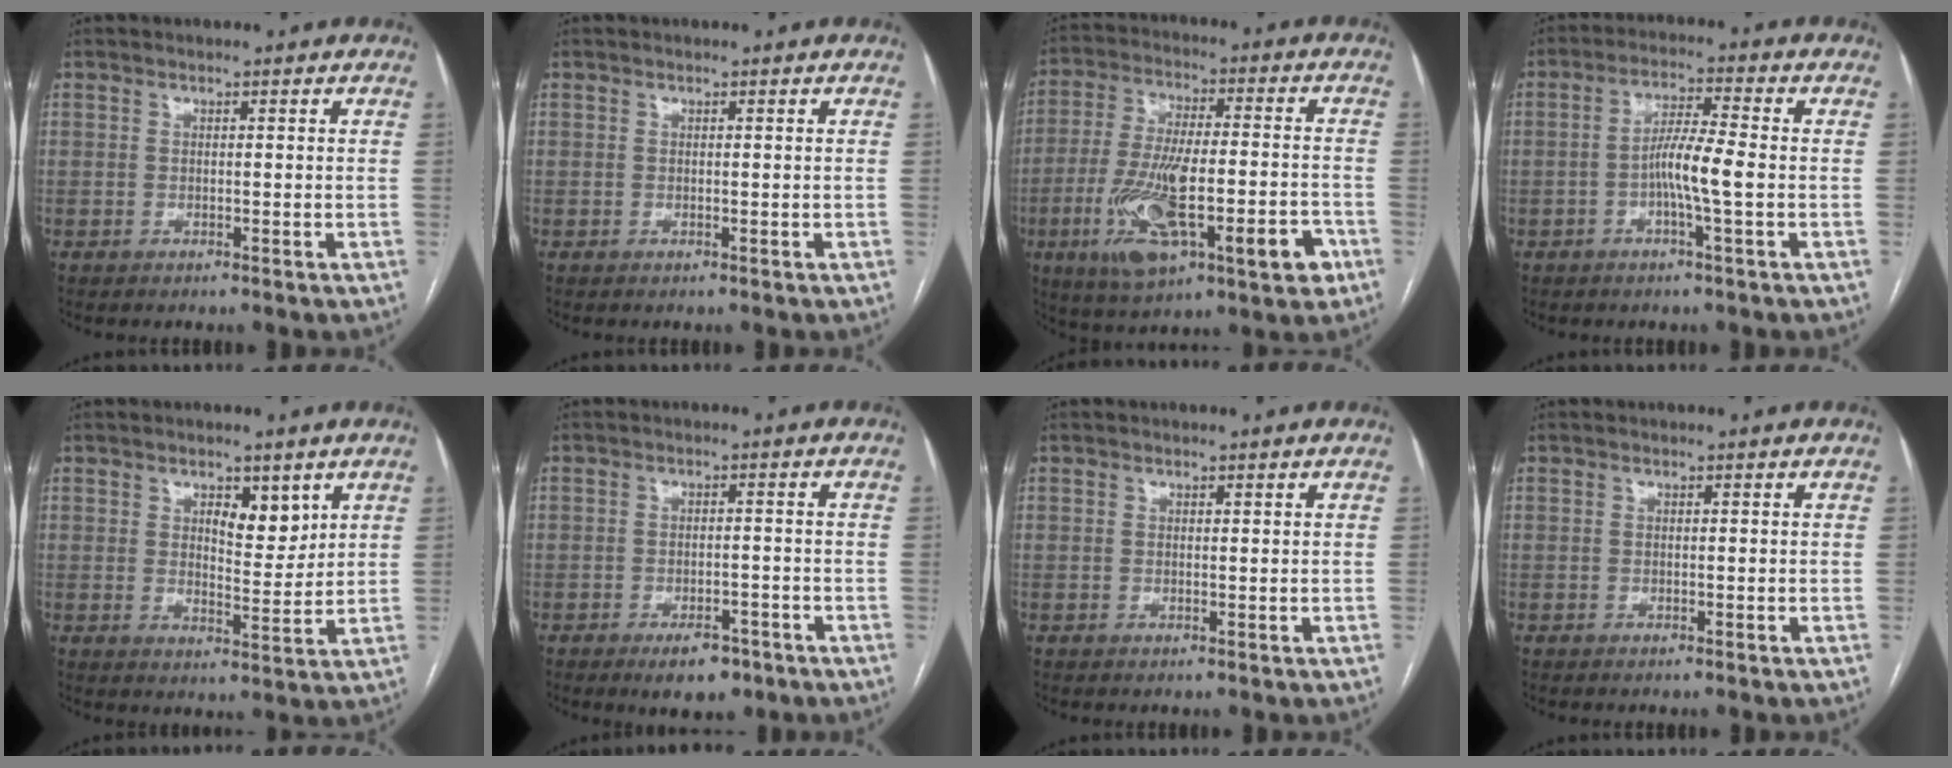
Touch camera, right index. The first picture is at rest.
{"total": 0.0}
{"total": 19.0, "force": [-7.1, 5.0, 16.9], "torque": [-0.297, -0.001, -0.105]}
{"total": 6.2, "force": [-1.4, 0.0, 6.0], "torque": [-0.117, 0.006, -0.028]}
{"total": 5.2, "force": [2.6, 2.3, 3.9], "torque": [-0.057, -0.004, 0.042]}
{"total": 5.3, "force": [-3.5, 2.4, 3.2], "torque": [-0.046, 0.002, -0.047]}
{"total": 0.0}
{"total": 0.0}